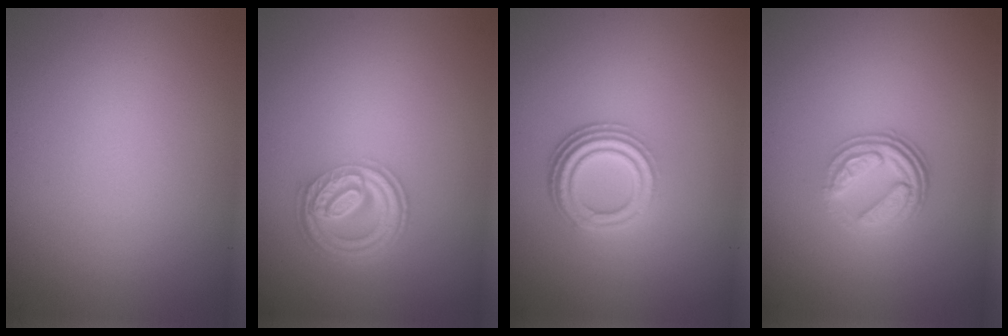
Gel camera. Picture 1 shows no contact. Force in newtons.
{"total": 4.5, "press": 3.4, "slide": 3.0}
{"total": 4.2, "press": 3.1, "slide": 2.7}
{"total": 3.8, "press": 2.7, "slide": 2.6}